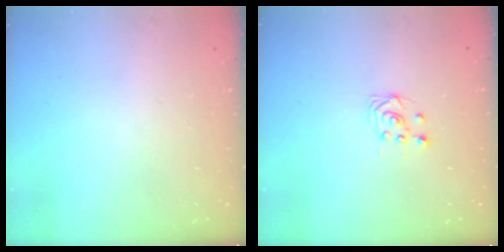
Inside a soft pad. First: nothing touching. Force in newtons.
{"total": 2.5, "press": 2.2, "slide": 1.2}